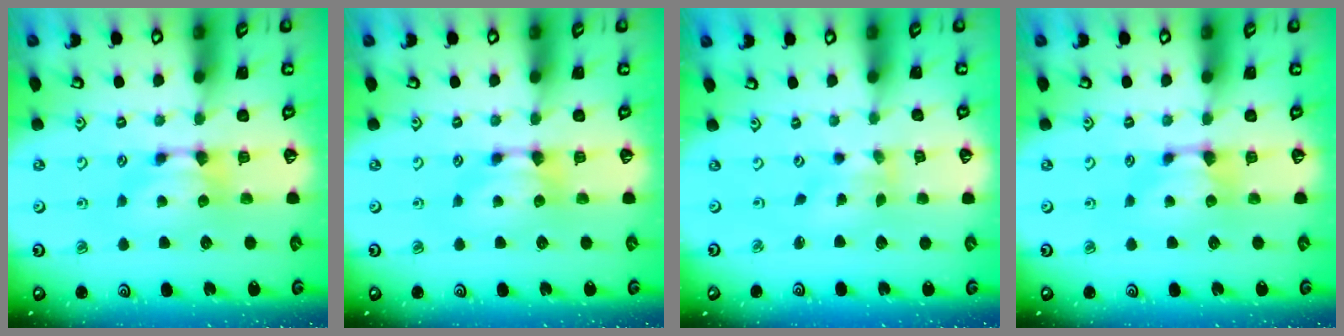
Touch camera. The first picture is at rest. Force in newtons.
{"total": 0.0}
{"total": 2.2, "press": 2.0, "slide": 1.0}
{"total": 0.0}